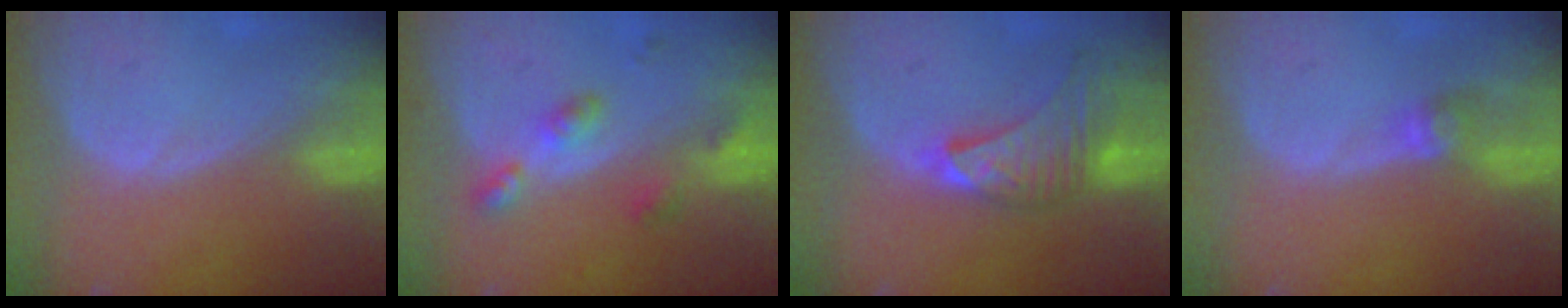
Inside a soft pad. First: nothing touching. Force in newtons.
{"total": 4.7, "press": 4.7, "slide": 0.2}
{"total": 7.6, "press": 7.6, "slide": 1.0}
{"total": 2.6, "press": 2.5, "slide": 0.6}